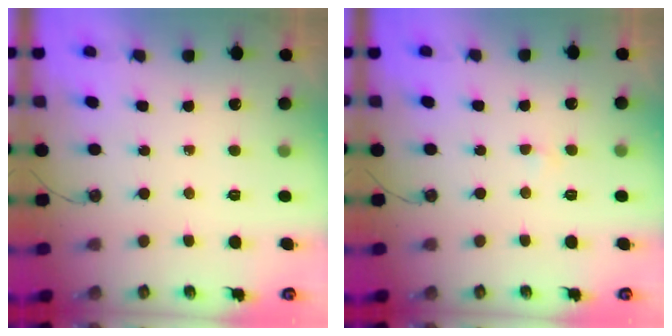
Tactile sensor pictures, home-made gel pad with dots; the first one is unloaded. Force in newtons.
{"total": 2.3, "press": 2.3, "slide": 0.4}